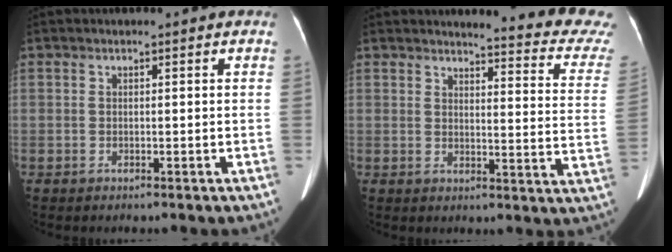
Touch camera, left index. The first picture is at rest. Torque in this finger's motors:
{"motor_torque": [0.31, -1.83, 0.02, 0.01]}